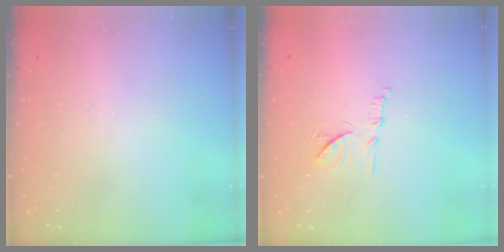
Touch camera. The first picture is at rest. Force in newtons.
{"total": 9.6, "press": 9.6, "slide": 0.3}